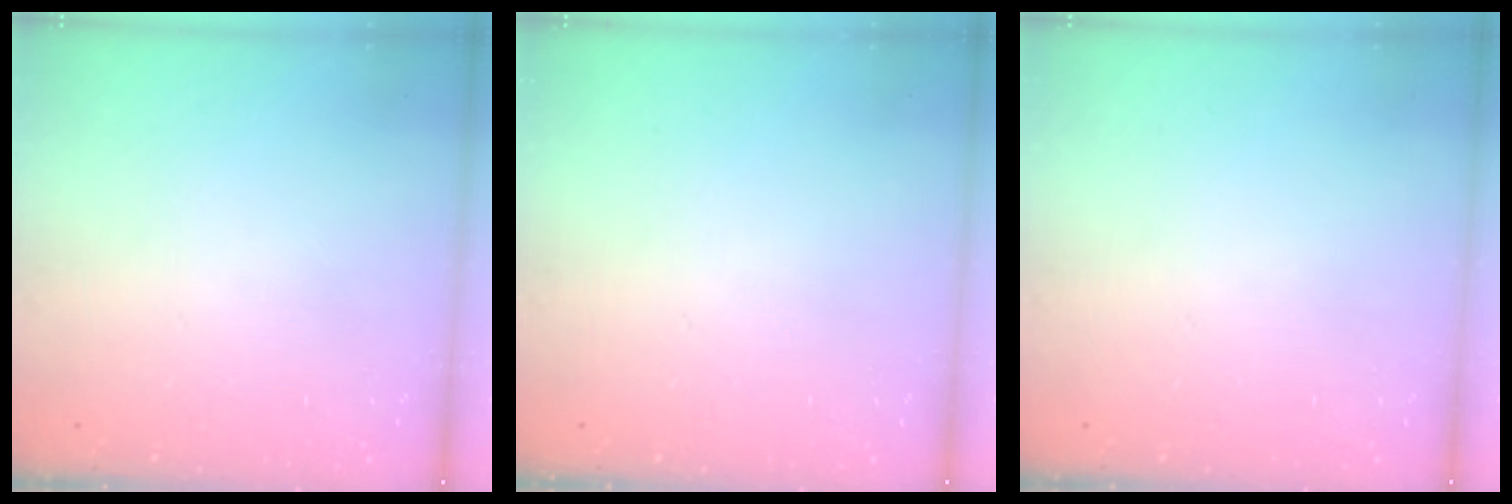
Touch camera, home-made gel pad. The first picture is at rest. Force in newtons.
{"total": 0.0}
{"total": 0.0}